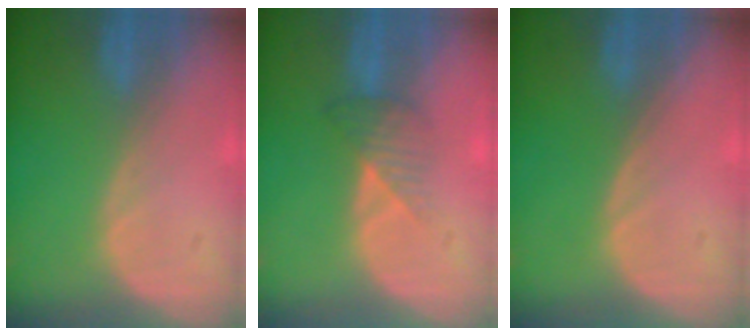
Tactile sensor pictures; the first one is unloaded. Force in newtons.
{"total": 3.3, "press": 3.1, "slide": 1.2}
{"total": 0.0}